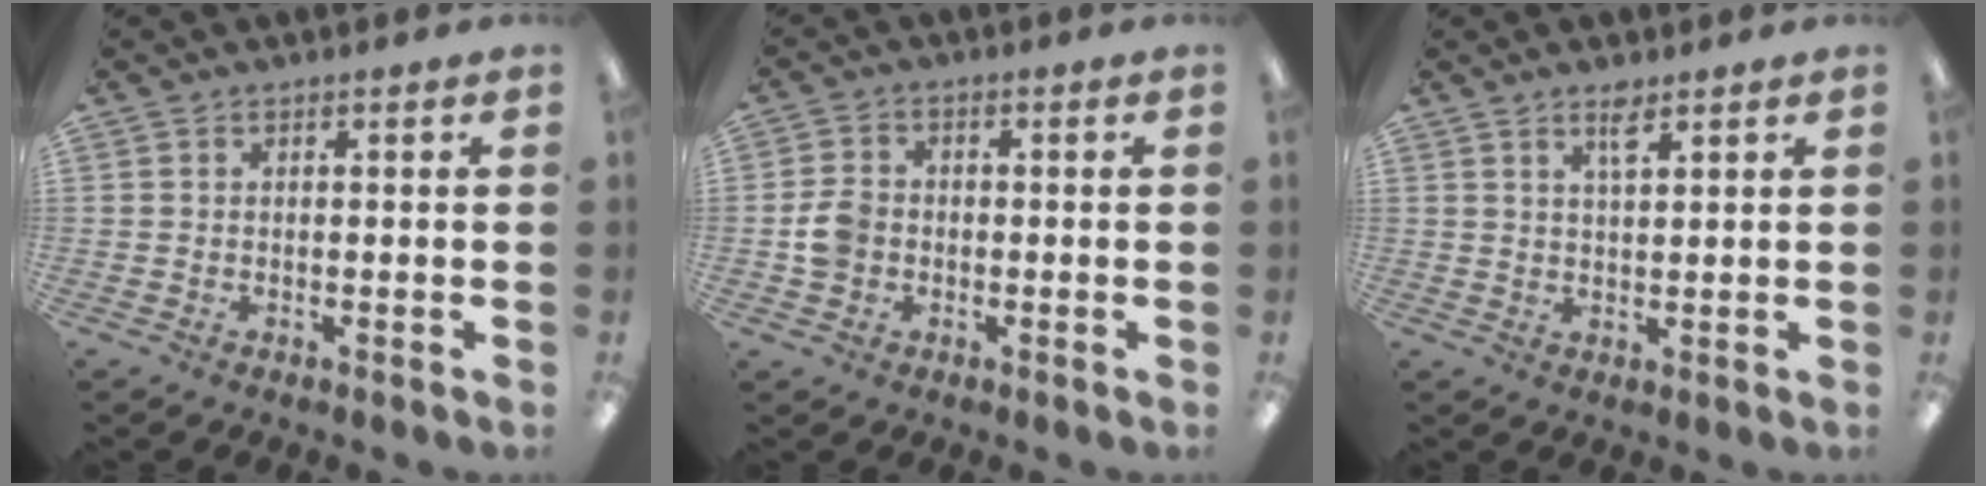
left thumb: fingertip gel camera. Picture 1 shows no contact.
{"total": 5.2, "force": [-0.8, 4.3, 2.7], "torque": [-0.054, 0.010, -0.013]}
{"total": 3.9, "force": [2.7, 1.2, 2.5], "torque": [-0.042, -0.004, 0.045]}